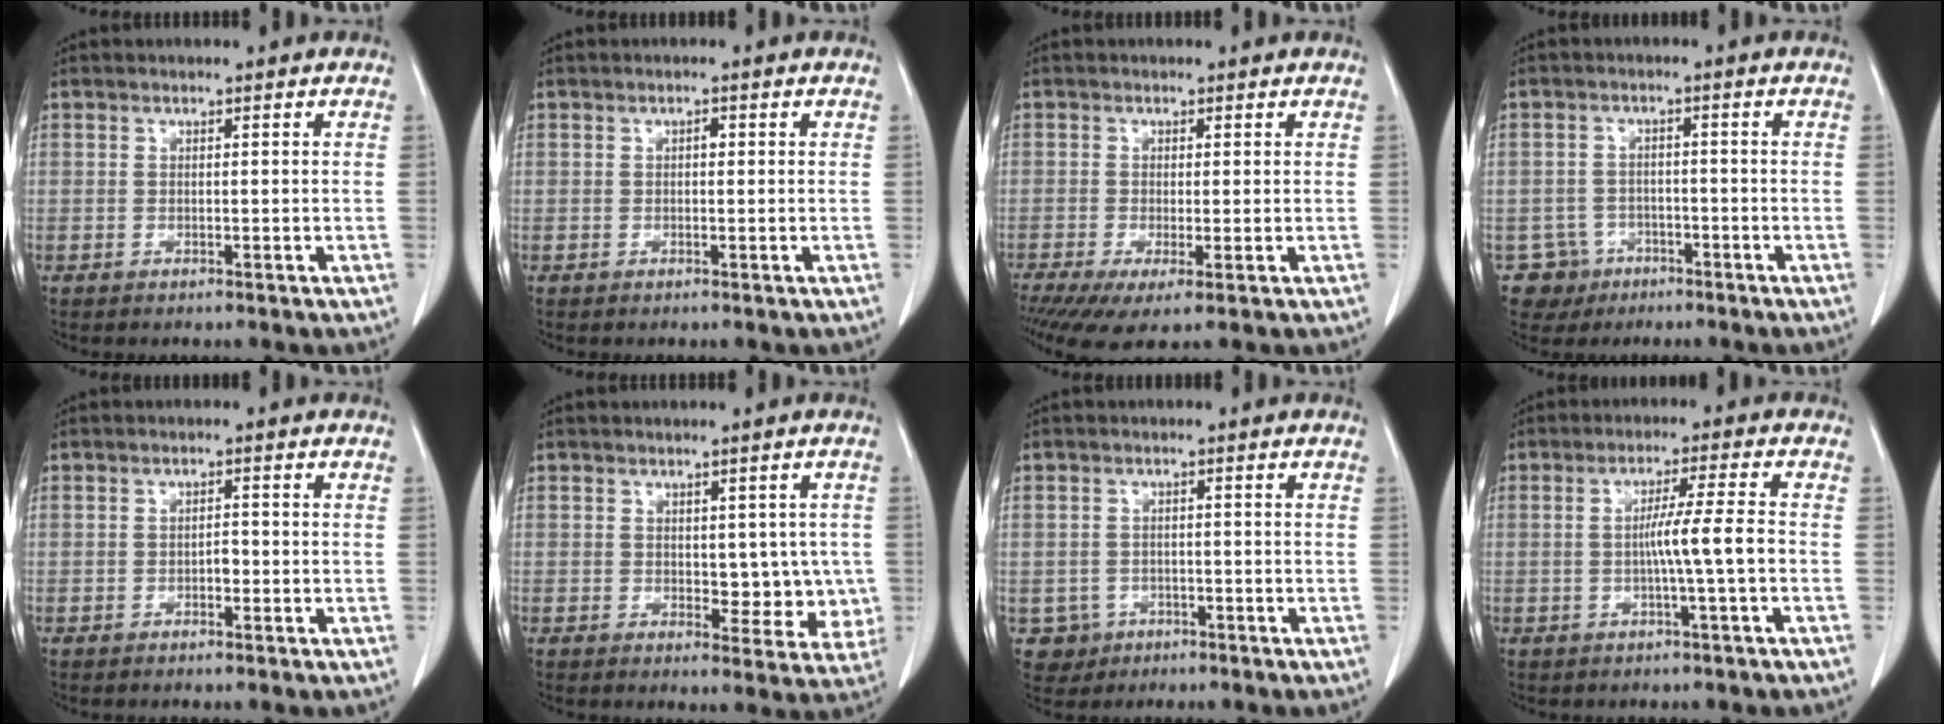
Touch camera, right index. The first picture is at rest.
{"total": 0.9, "force": [0.1, 0.5, 0.7], "torque": [-0.009, 0.004, 0.001]}
{"total": 7.0, "force": [-3.6, 1.7, 5.8], "torque": [-0.101, -0.017, -0.063]}
{"total": 4.9, "force": [-2.5, 4.3, -0.3], "torque": [0.009, 0.013, -0.040]}
{"total": 1.3, "force": [-0.5, 0.7, 1.0], "torque": [-0.013, 0.005, -0.008]}
{"total": 6.1, "force": [0.1, 3.6, 4.9], "torque": [-0.036, 0.001, 0.009]}
{"total": 2.6, "force": [-0.9, 2.4, 0.0], "torque": [0.007, 0.010, -0.012]}
{"total": 5.5, "force": [-1.1, -1.0, 5.3], "torque": [-0.086, 0.006, -0.019]}